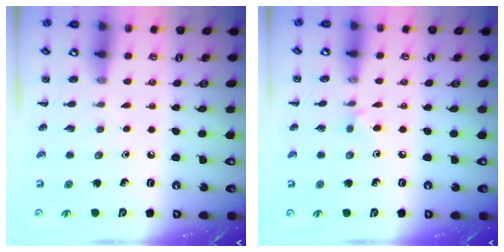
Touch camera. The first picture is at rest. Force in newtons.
{"total": 4.0, "press": 3.6, "slide": 1.6}